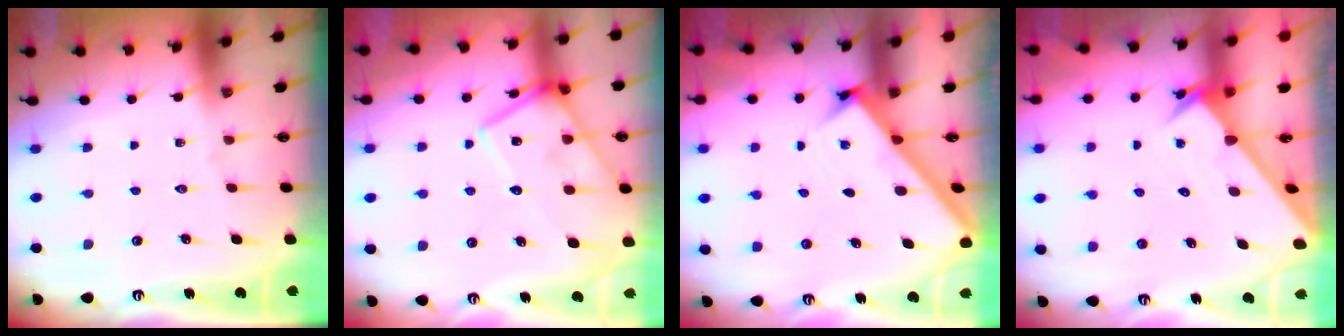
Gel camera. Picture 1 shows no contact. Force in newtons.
{"total": 16.1, "press": 16.0, "slide": 1.1}
{"total": 2.4, "press": 2.4, "slide": 0.2}
{"total": 2.7, "press": 2.7, "slide": 0.2}